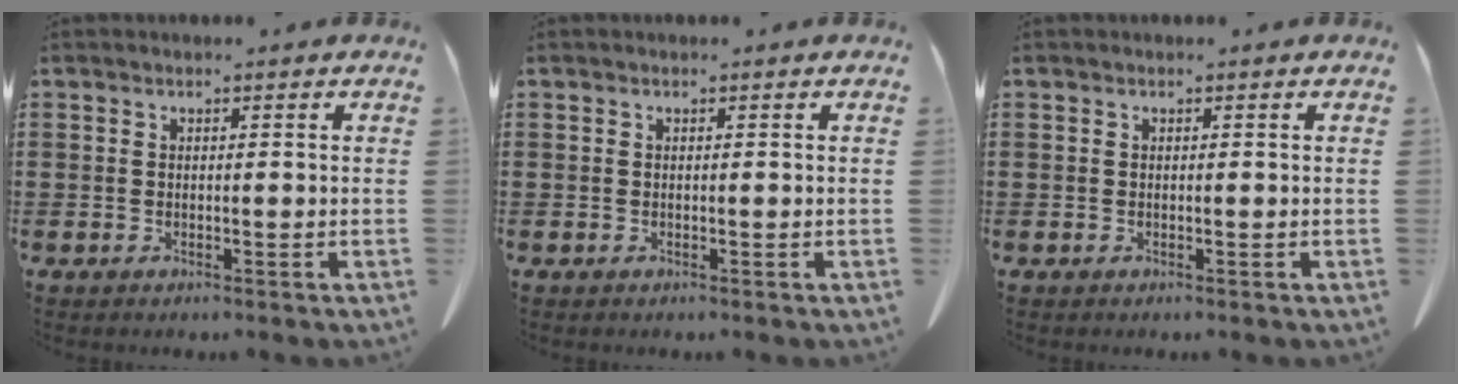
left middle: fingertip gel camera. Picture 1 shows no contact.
{"total": 0.0}
{"total": 0.0}